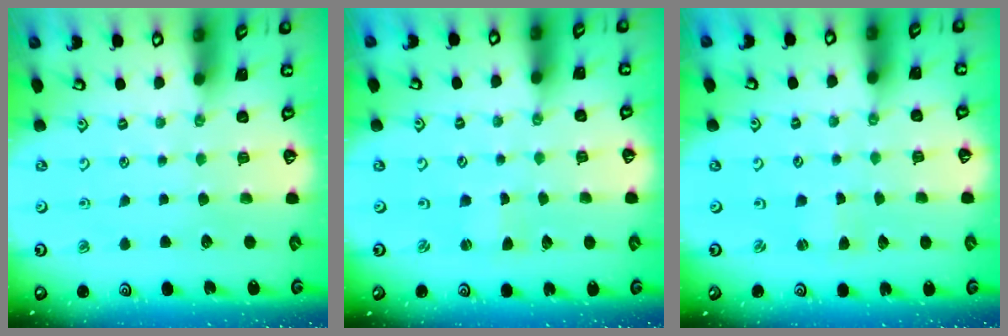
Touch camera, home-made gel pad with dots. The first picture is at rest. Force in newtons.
{"total": 0.0}
{"total": 1.4, "press": 1.4, "slide": 0.3}